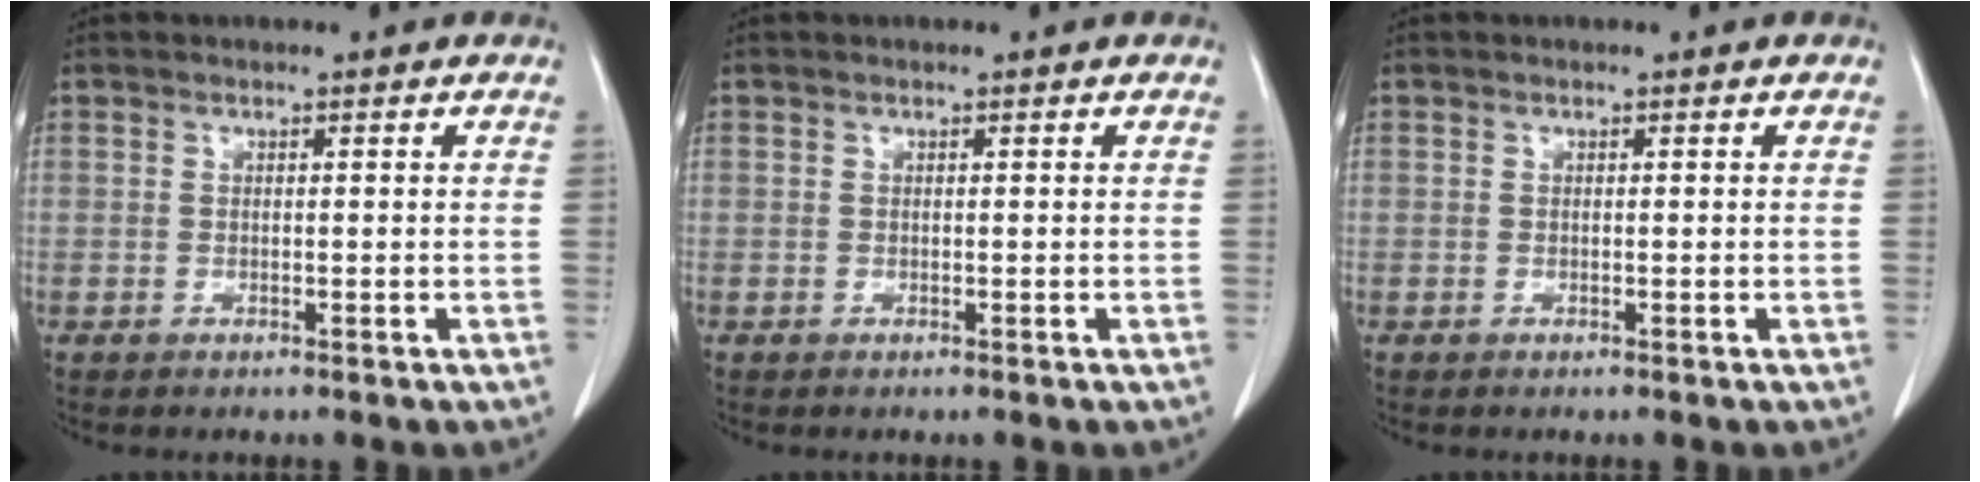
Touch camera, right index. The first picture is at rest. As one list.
[{"total": 0.0}, {"total": 0.0}]